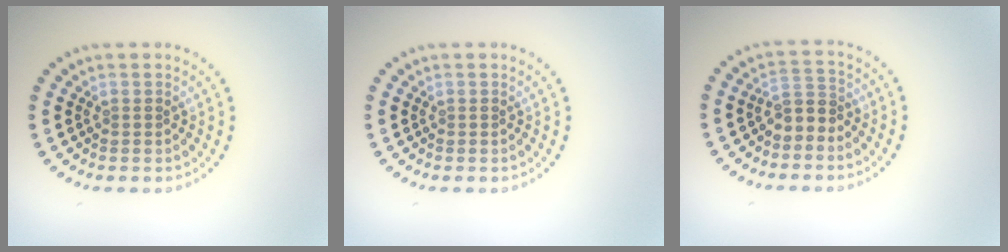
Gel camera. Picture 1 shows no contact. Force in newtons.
{"total": 0.0}
{"total": 2.0, "press": 1.8, "slide": 1.0}